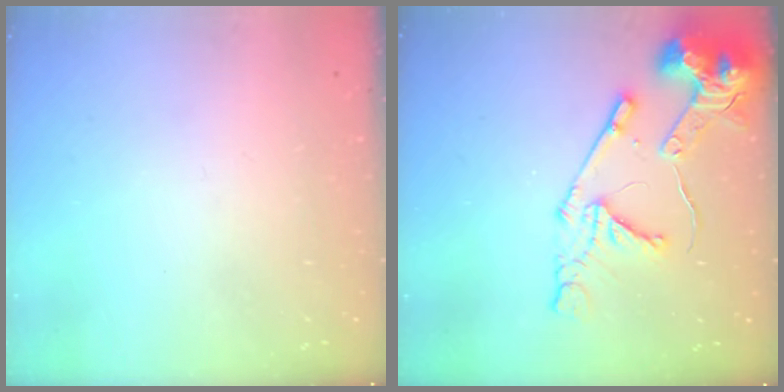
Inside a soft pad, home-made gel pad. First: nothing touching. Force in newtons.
{"total": 20.4, "press": 20.3, "slide": 2.1}